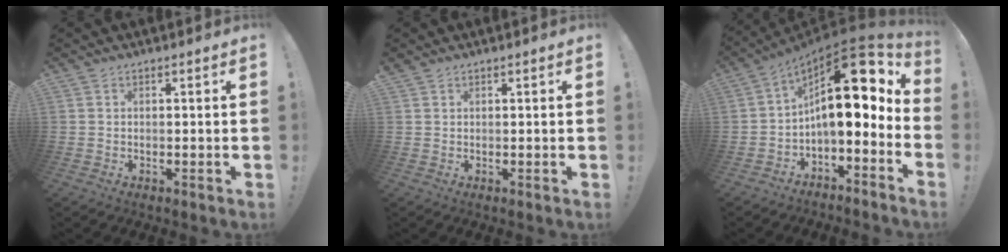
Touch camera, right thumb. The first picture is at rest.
{"total": 0.6, "force": [0.5, 0.3, 0.1], "torque": [0.003, -0.002, 0.008]}
{"total": 19.0, "force": [4.7, 7.9, 16.6], "torque": [-0.257, -0.033, 0.081]}